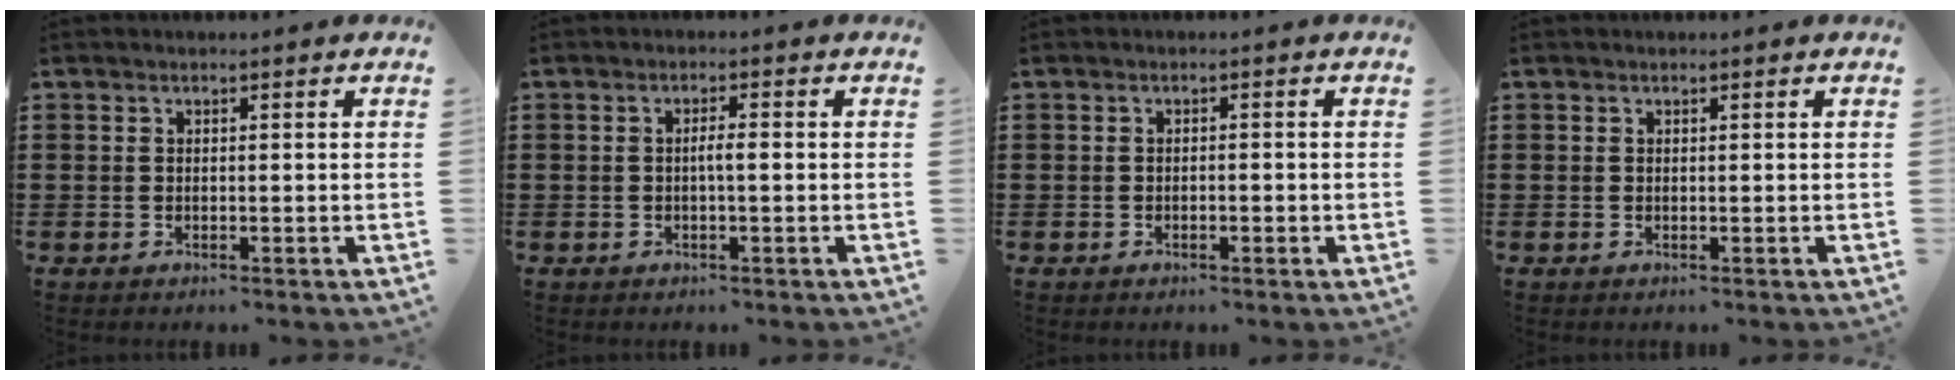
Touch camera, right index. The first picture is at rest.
{"total": 1.9, "force": [-0.4, 0.1, 1.8], "torque": [-0.033, -0.001, -0.008]}
{"total": 0.8, "force": [-0.5, 0.2, 0.5], "torque": [-0.012, -0.002, -0.008]}
{"total": 0.0}